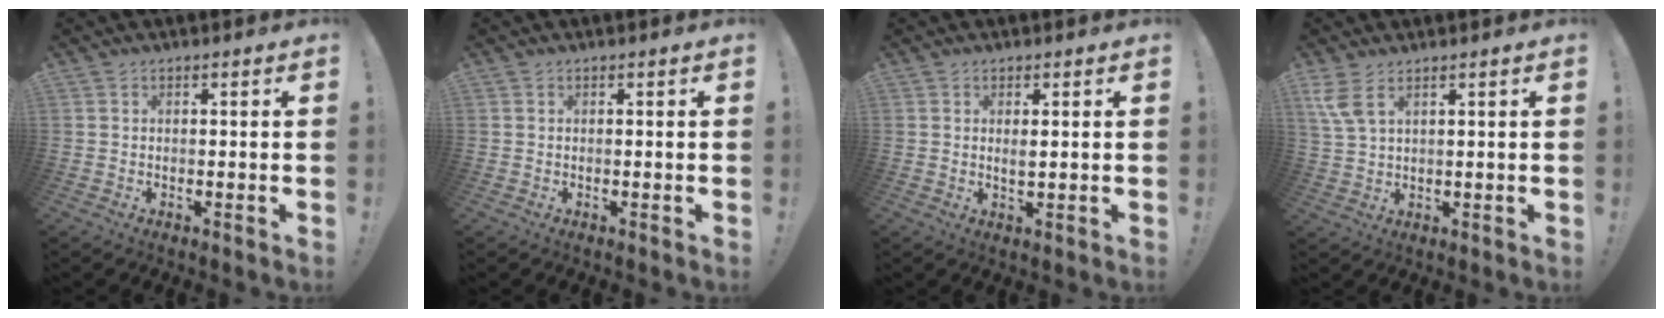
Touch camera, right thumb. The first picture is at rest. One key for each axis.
{"total": 0.0}
{"total": 1.9, "fx": 0.6, "fy": 0.5, "fz": 1.8, "tx": -0.023, "ty": -0.007, "tz": 0.008}
{"total": 5.7, "fx": 3.2, "fy": 1.9, "fz": 4.3, "tx": -0.095, "ty": -0.004, "tz": 0.065}